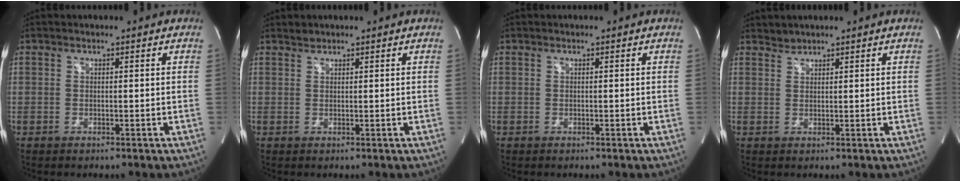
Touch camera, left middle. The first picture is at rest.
{"total": 0.8, "force": [0.7, 0.2, -0.1], "torque": [0.000, 0.004, 0.013]}
{"total": 0.0}
{"total": 1.2, "force": [1.1, 0.1, -0.3], "torque": [0.001, 0.002, 0.022]}